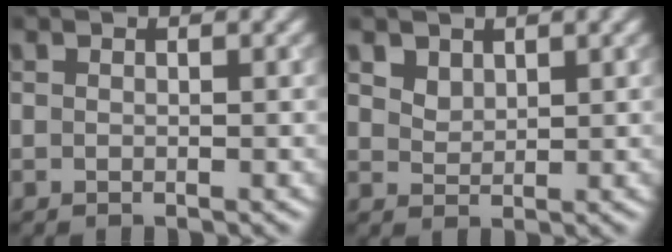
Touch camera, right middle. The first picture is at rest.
{"total": 2.1, "force": [1.6, 1.2, 0.6], "torque": [-0.022, -0.006, 0.036]}